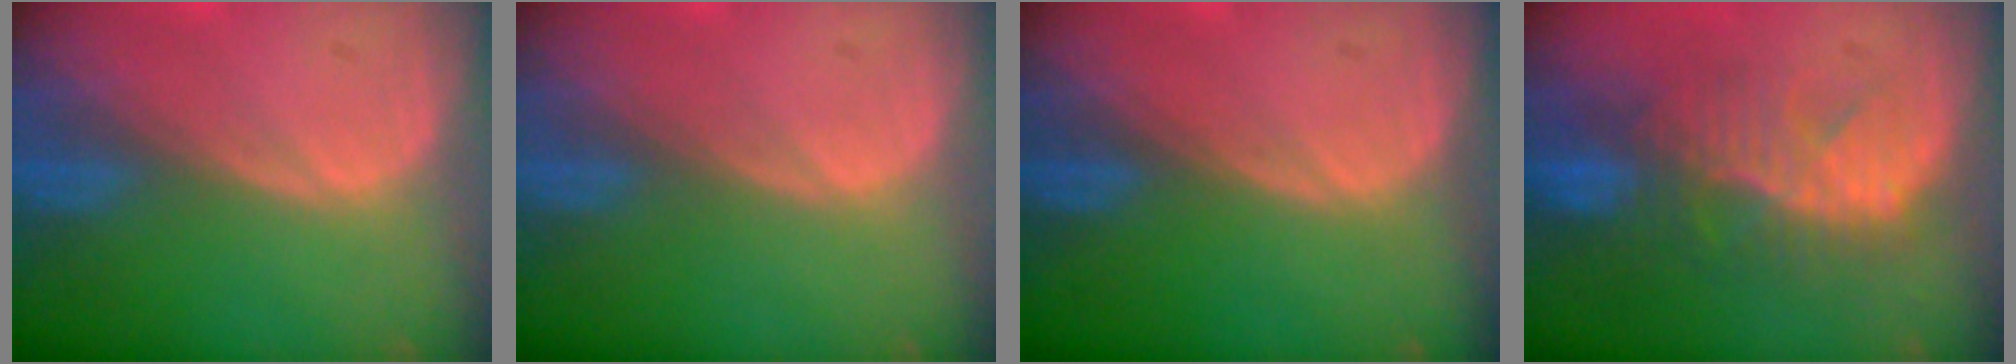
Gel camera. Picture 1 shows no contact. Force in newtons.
{"total": 0.0}
{"total": 0.0}
{"total": 10.4, "press": 8.9, "slide": 5.4}